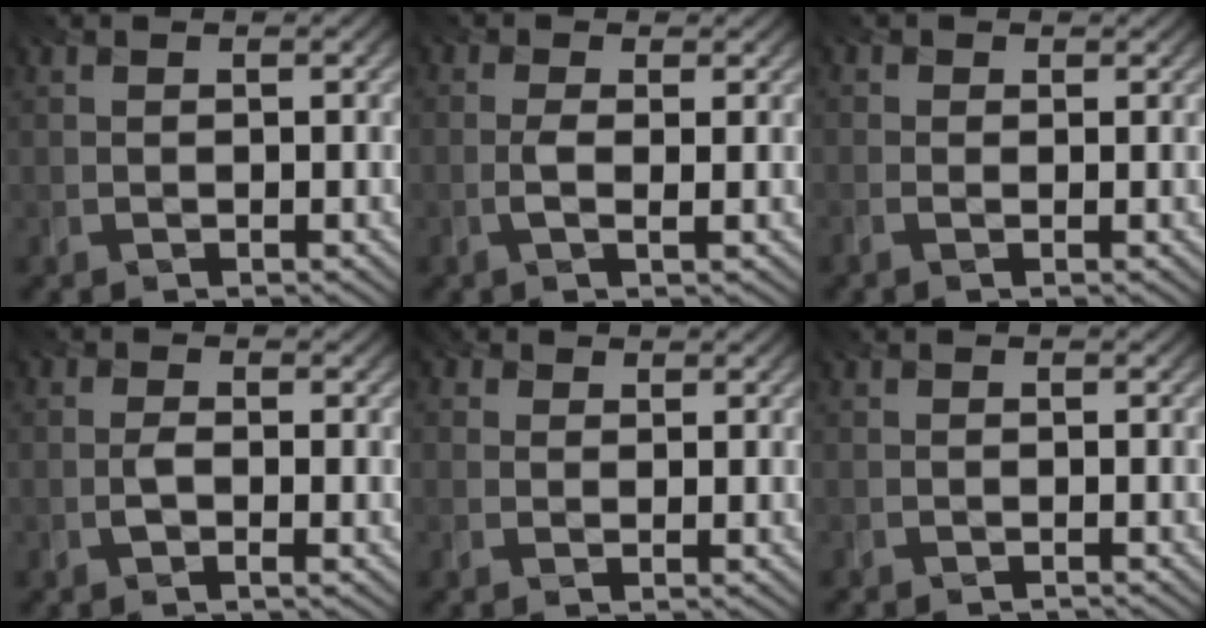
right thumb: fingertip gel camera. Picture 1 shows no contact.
{"total": 1.6, "force": [-0.1, 0.4, 1.5], "torque": [-0.039, 0.001, -0.006]}
{"total": 0.6, "force": [-0.1, 0.5, 0.4], "torque": [-0.013, -0.001, -0.006]}
{"total": 1.6, "force": [-0.5, 0.7, 1.3], "torque": [-0.029, 0.000, -0.013]}
{"total": 1.7, "force": [0.9, 1.5, 0.3], "torque": [-0.007, -0.001, 0.008]}
{"total": 0.8, "force": [-0.7, 0.0, -0.3], "torque": [0.006, -0.008, -0.016]}